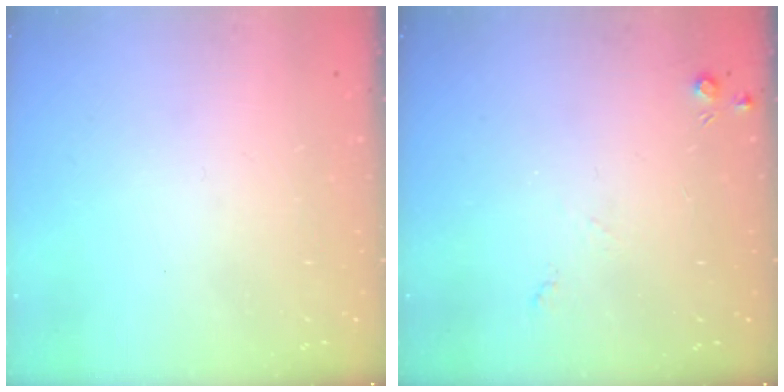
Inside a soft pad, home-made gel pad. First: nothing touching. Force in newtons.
{"total": 3.9, "press": 3.9, "slide": 0.6}